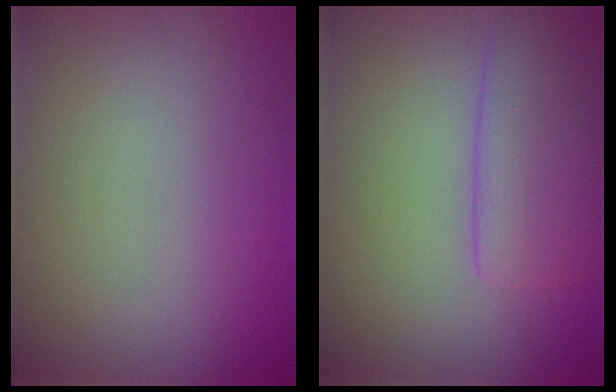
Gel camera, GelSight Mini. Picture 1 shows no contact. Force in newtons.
{"total": 4.9, "press": 4.9, "slide": 0.3}